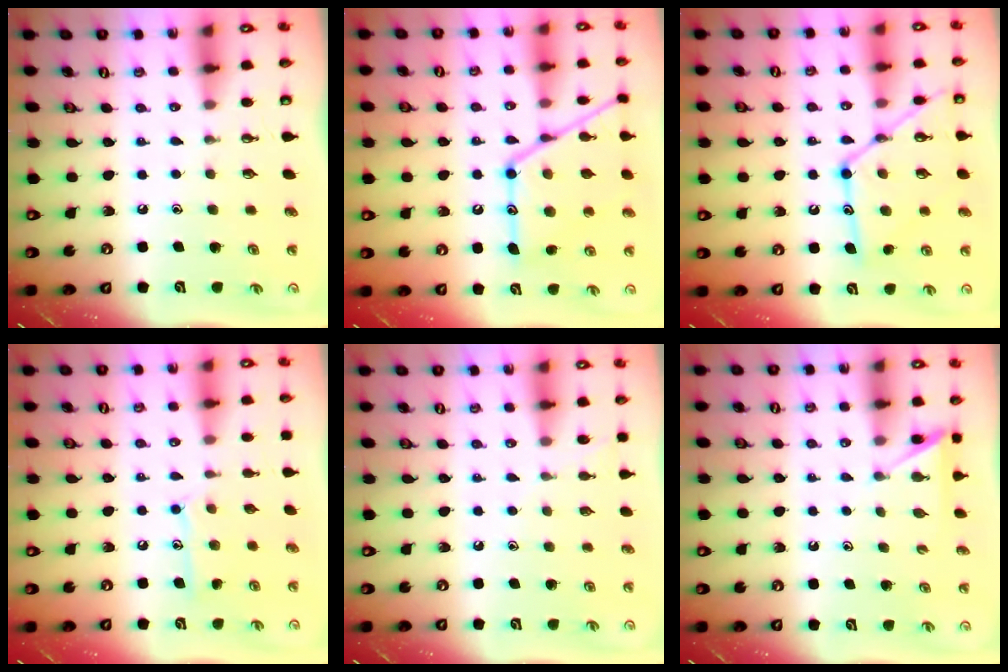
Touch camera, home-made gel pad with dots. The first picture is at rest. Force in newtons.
{"total": 18.8, "press": 18.7, "slide": 1.5}
{"total": 17.5, "press": 17.4, "slide": 1.5}
{"total": 10.1, "press": 10.1, "slide": 0.7}
{"total": 4.0, "press": 4.0, "slide": 0.5}
{"total": 5.2, "press": 5.2, "slide": 0.4}